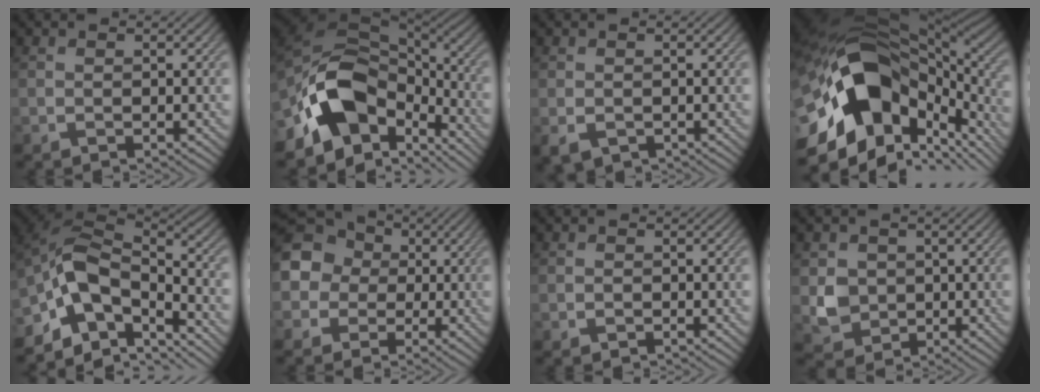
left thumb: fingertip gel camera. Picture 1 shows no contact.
{"total": 13.4, "force": [-5.3, 8.1, 9.3], "torque": [-0.184, -0.010, -0.099]}
{"total": 2.2, "force": [-1.0, 1.6, 1.2], "torque": [-0.028, -0.013, -0.020]}
{"total": 18.8, "force": [-5.3, 12.1, 13.4], "torque": [-0.270, -0.018, -0.081]}
{"total": 11.5, "force": [-5.0, 6.5, 8.1], "torque": [-0.160, -0.011, -0.105]}
{"total": 11.4, "force": [1.1, 10.7, 3.8], "torque": [-0.134, 0.036, -0.026]}
{"total": 0.5, "force": [-0.3, 0.3, 0.3], "torque": [-0.005, 0.000, -0.006]}
{"total": 4.1, "force": [0.4, 3.8, 1.5], "torque": [-0.038, -0.006, 0.003]}